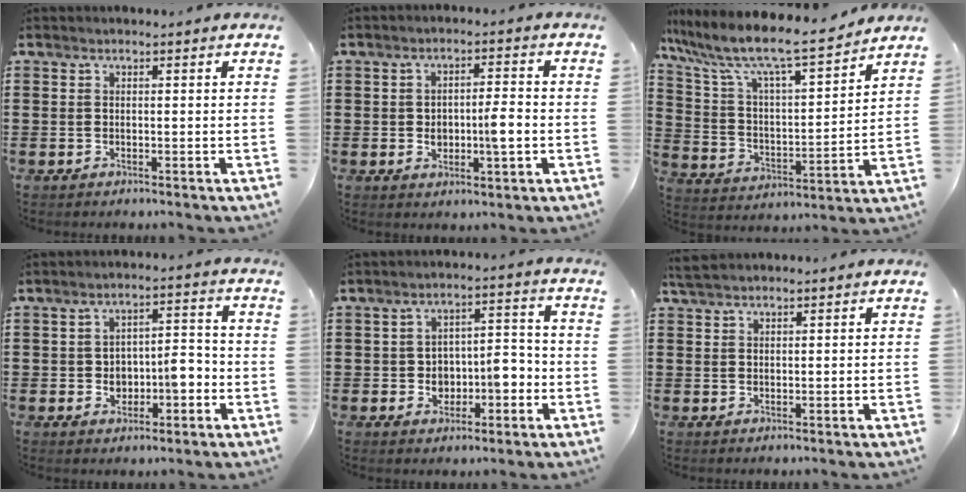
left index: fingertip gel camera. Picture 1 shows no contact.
{"total": 5.0, "force": [-0.6, 1.7, 4.7], "torque": [-0.066, -0.002, -0.015]}
{"total": 9.1, "force": [7.8, 1.0, 4.6], "torque": [-0.123, -0.055, 0.126]}
{"total": 5.5, "force": [-1.5, 3.4, 4.0], "torque": [-0.068, 0.008, -0.032]}
{"total": 5.6, "force": [-1.5, 3.8, 3.8], "torque": [-0.066, 0.007, -0.032]}
{"total": 2.3, "force": [2.0, 0.5, 1.0], "torque": [-0.023, 0.004, 0.038]}